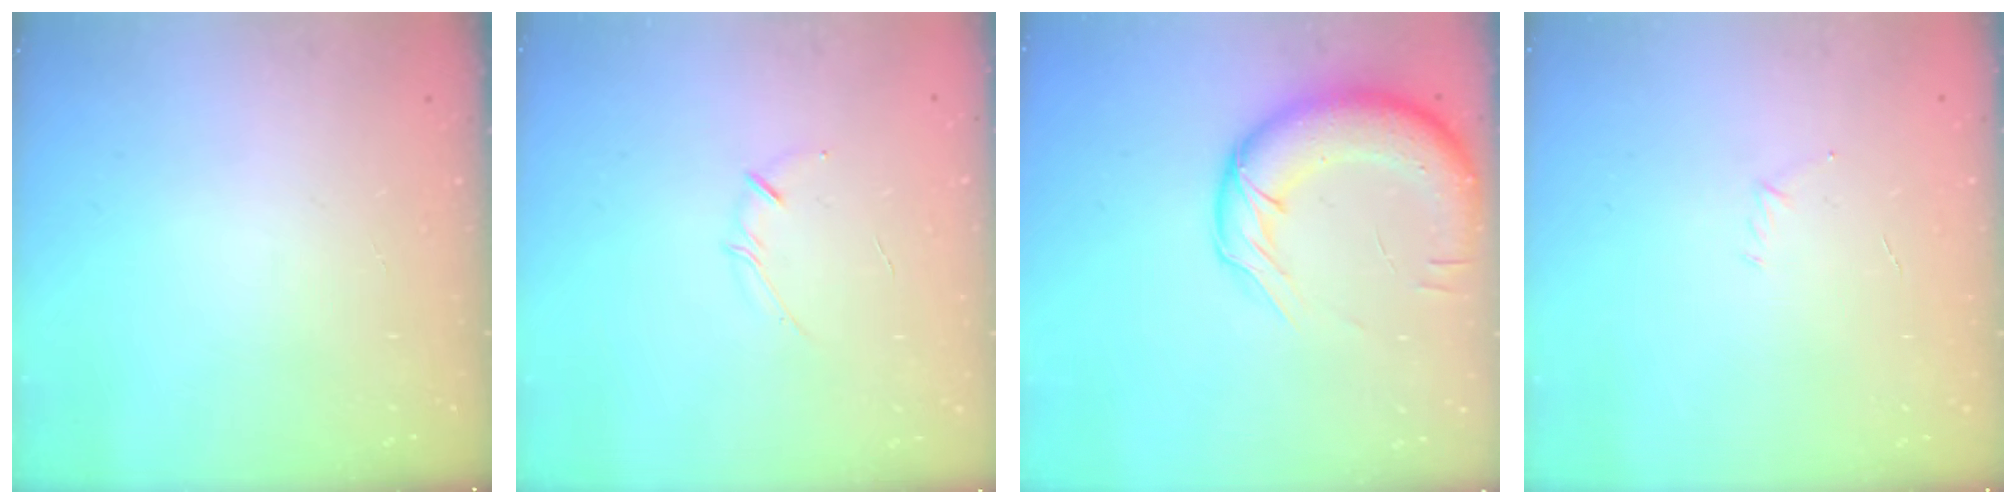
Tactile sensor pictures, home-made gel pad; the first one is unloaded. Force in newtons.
{"total": 3.3, "press": 3.2, "slide": 0.6}
{"total": 15.7, "press": 15.3, "slide": 3.6}
{"total": 2.9, "press": 2.8, "slide": 0.8}